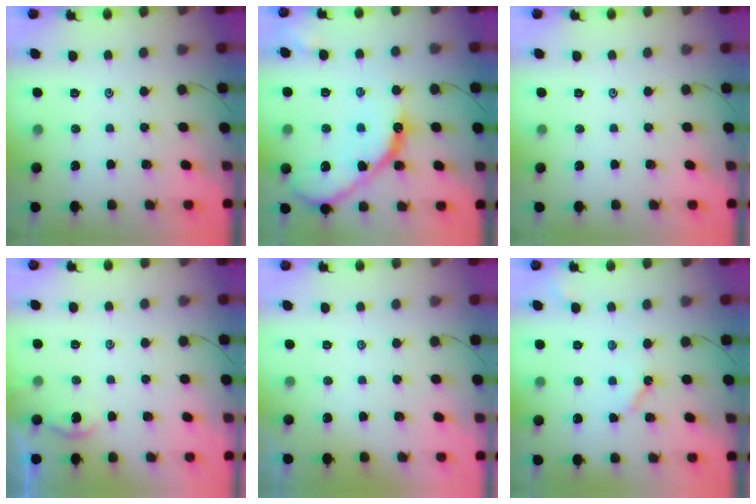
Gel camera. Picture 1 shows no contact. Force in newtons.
{"total": 15.7, "press": 15.7, "slide": 1.4}
{"total": 0.0}
{"total": 0.6, "press": 0.6, "slide": 0.2}
{"total": 1.2, "press": 1.2, "slide": 0.3}
{"total": 4.4, "press": 4.3, "slide": 0.5}